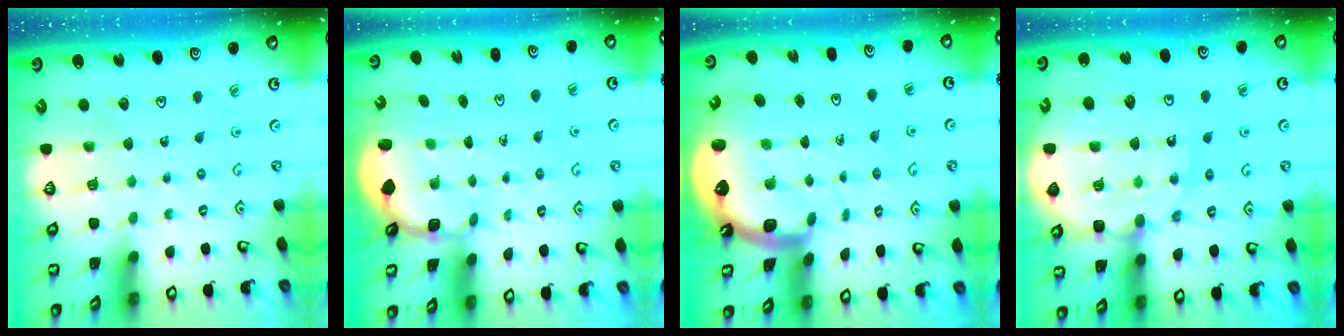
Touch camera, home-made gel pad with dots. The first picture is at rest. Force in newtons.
{"total": 2.7, "press": 2.1, "slide": 1.7}
{"total": 5.4, "press": 5.2, "slide": 1.4}
{"total": 19.1, "press": 18.7, "slide": 3.7}